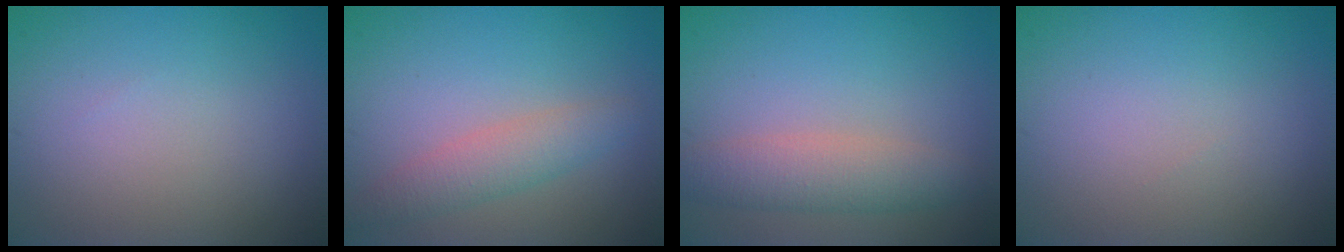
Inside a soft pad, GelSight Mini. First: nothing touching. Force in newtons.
{"total": 2.7, "press": 2.6, "slide": 0.2}
{"total": 3.6, "press": 3.5, "slide": 0.2}
{"total": 0.0}